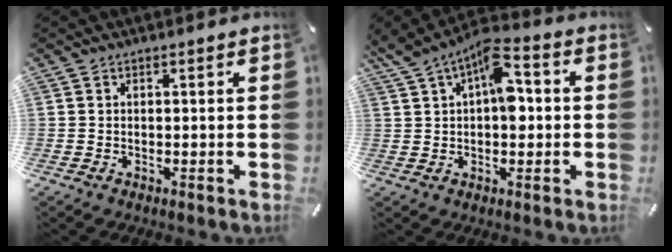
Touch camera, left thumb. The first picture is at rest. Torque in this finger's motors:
{"motor_torque": [1.65, 1.67, 1.39, -0.44, 0.16]}